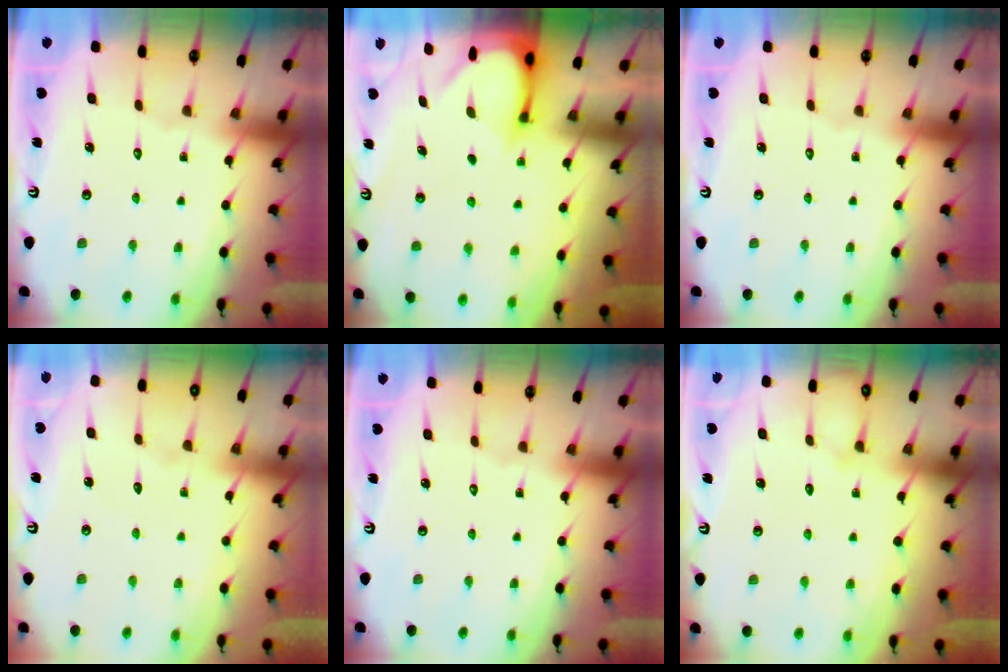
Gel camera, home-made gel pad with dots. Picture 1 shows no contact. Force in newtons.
{"total": 3.4, "press": 3.4, "slide": 0.3}
{"total": 0.0}
{"total": 3.0, "press": 3.0, "slide": 0.3}
{"total": 0.0}
{"total": 3.3, "press": 3.3, "slide": 0.3}